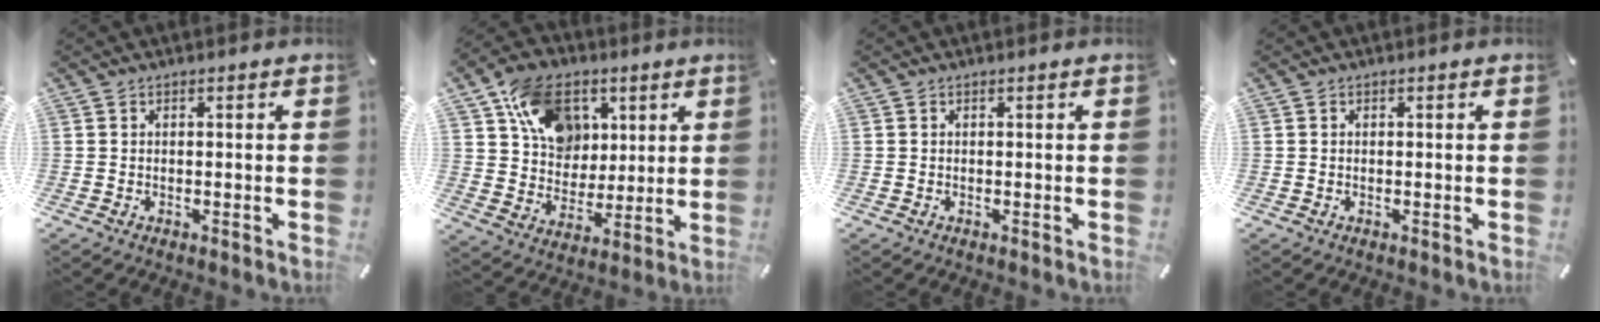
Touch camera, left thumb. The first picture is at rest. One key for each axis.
{"total": 14.8, "fx": 5.8, "fy": 12.0, "fz": 6.5, "tx": -0.114, "ty": -0.007, "tz": 0.116}
{"total": 0.0}
{"total": 0.0}